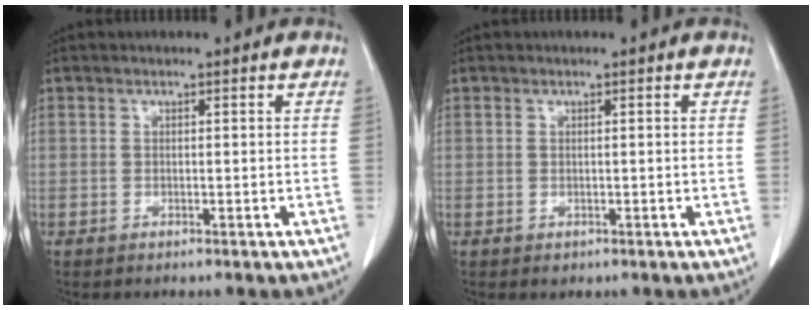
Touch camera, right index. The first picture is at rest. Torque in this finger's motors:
{"motor_torque": [-0.04, -0.01, -0.10, -0.04]}